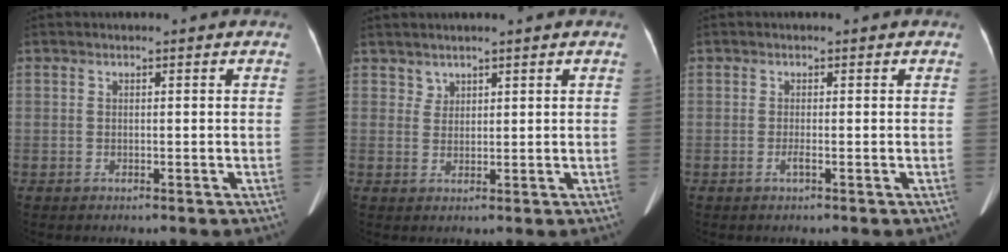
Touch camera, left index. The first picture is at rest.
{"total": 1.9, "force": [1.7, 0.8, 0.2], "torque": [0.002, -0.002, 0.028]}
{"total": 0.9, "force": [-0.6, 0.0, 0.6], "torque": [-0.018, -0.012, -0.014]}